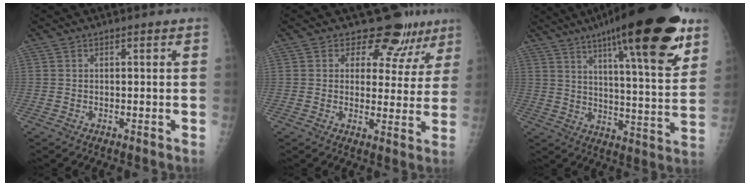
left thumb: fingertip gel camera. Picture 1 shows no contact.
{"total": 9.4, "force": [7.1, 5.8, 2.1], "torque": [0.019, -0.036, 0.076]}
{"total": 25.6, "force": [15.2, 5.2, 19.9], "torque": [-0.278, -0.047, 0.226]}